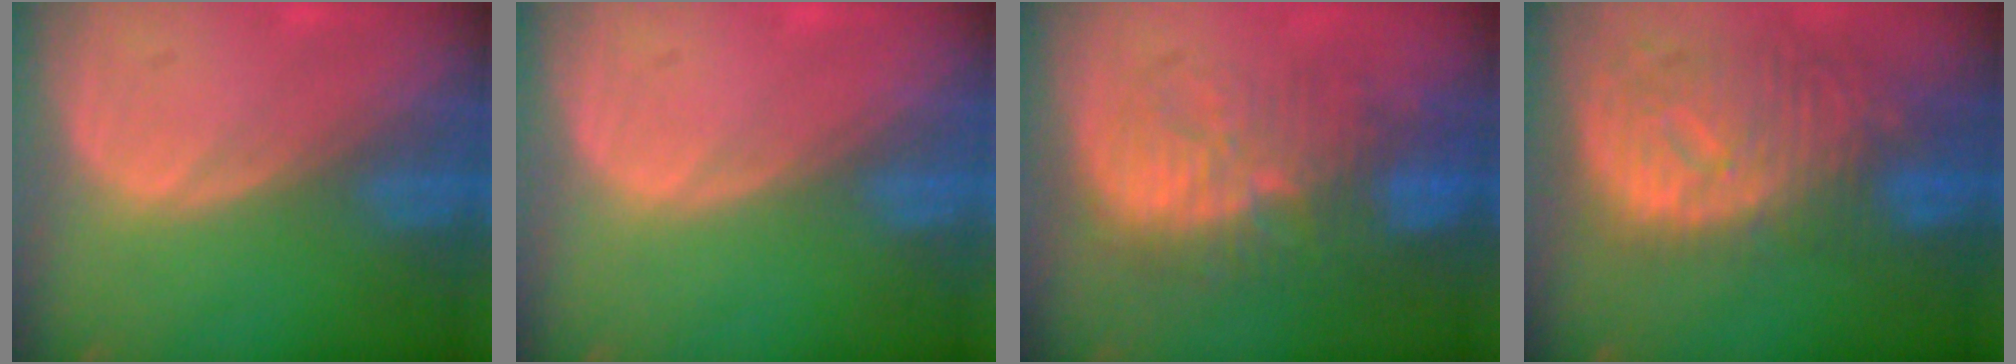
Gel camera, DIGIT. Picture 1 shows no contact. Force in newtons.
{"total": 0.0}
{"total": 11.1, "press": 9.9, "slide": 5.0}
{"total": 10.8, "press": 9.6, "slide": 5.0}